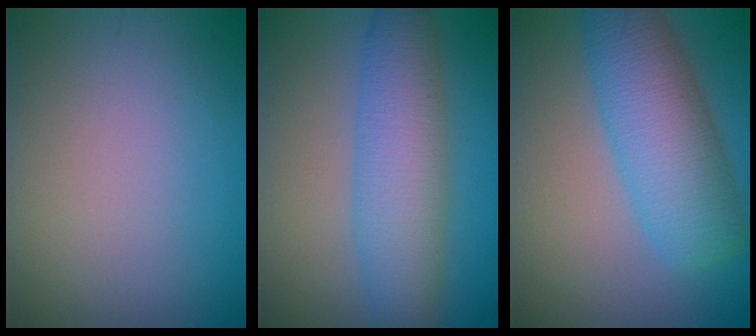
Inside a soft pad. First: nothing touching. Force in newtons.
{"total": 6.4, "press": 6.4, "slide": 0.1}
{"total": 7.8, "press": 7.8, "slide": 0.2}